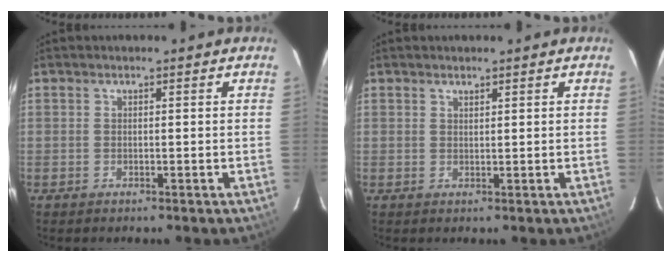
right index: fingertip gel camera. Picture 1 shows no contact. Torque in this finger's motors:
{"motor_torque": [-0.13, 0.22, -0.03, -0.01]}